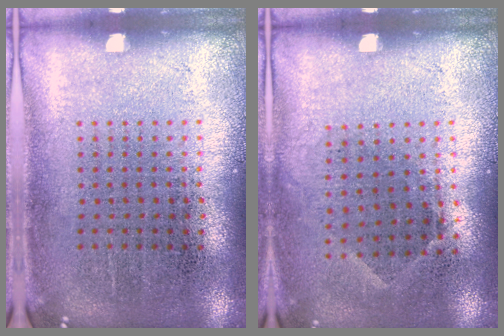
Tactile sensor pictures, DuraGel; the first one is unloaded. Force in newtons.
{"total": 0.8, "press": 0.6, "slide": 0.5}